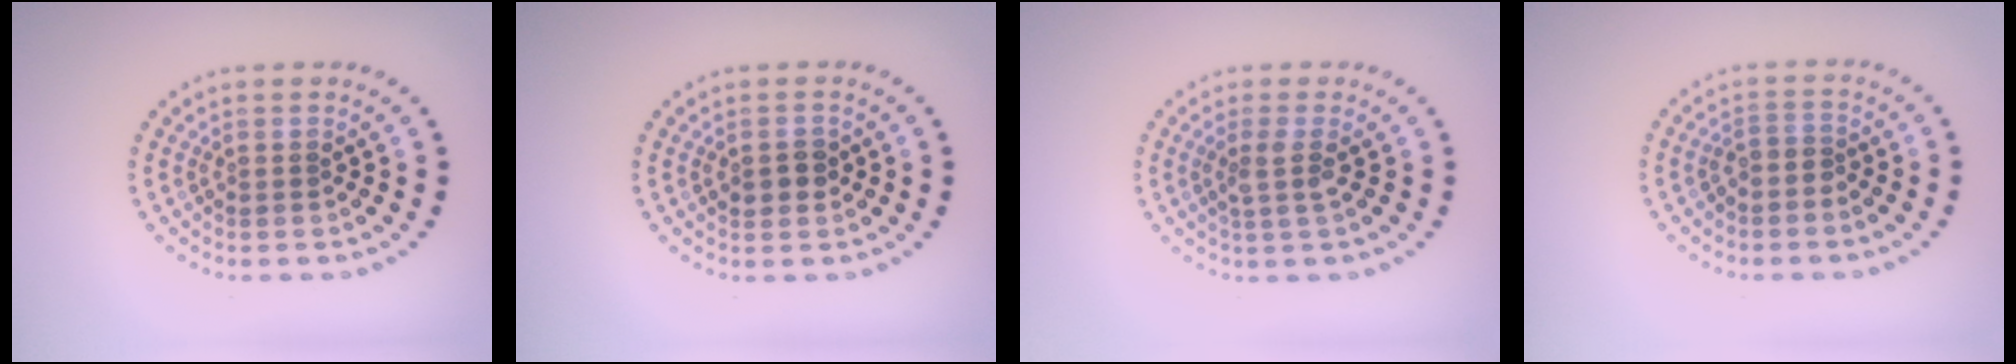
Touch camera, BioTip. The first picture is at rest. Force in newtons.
{"total": 1.7, "press": 1.7, "slide": 0.1}
{"total": 1.7, "press": 1.3, "slide": 1.1}
{"total": 1.2, "press": 0.8, "slide": 0.9}